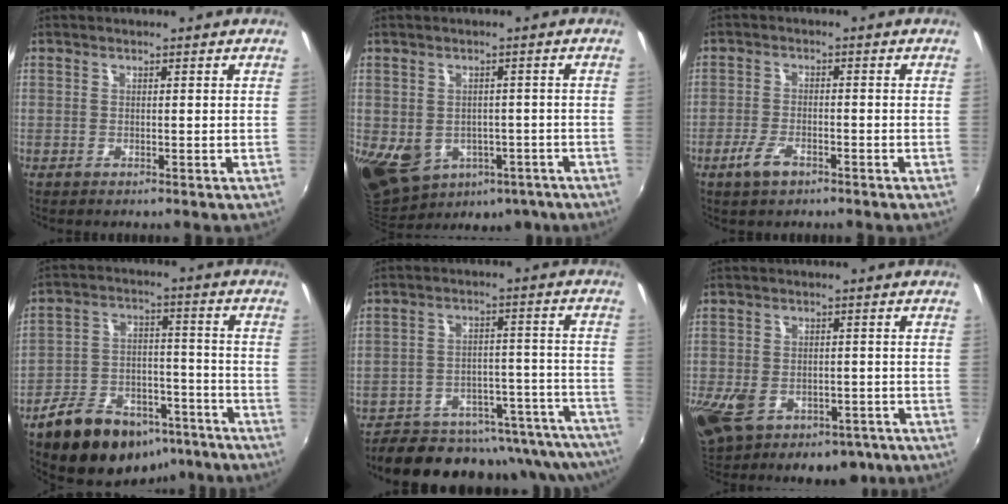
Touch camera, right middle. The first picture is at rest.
{"total": 15.0, "force": [-5.6, 11.1, 8.5], "torque": [-0.186, -0.025, -0.058]}
{"total": 4.4, "force": [-2.9, 1.7, 2.8], "torque": [-0.070, -0.004, -0.053]}
{"total": 19.4, "force": [-13.5, 10.3, 9.4], "torque": [-0.184, 0.020, -0.186]}
{"total": 24.3, "force": [-22.5, 5.4, 7.3], "torque": [-0.096, 0.016, -0.286]}
{"total": 18.2, "force": [-7.8, 12.4, 10.9], "torque": [-0.252, -0.029, -0.105]}